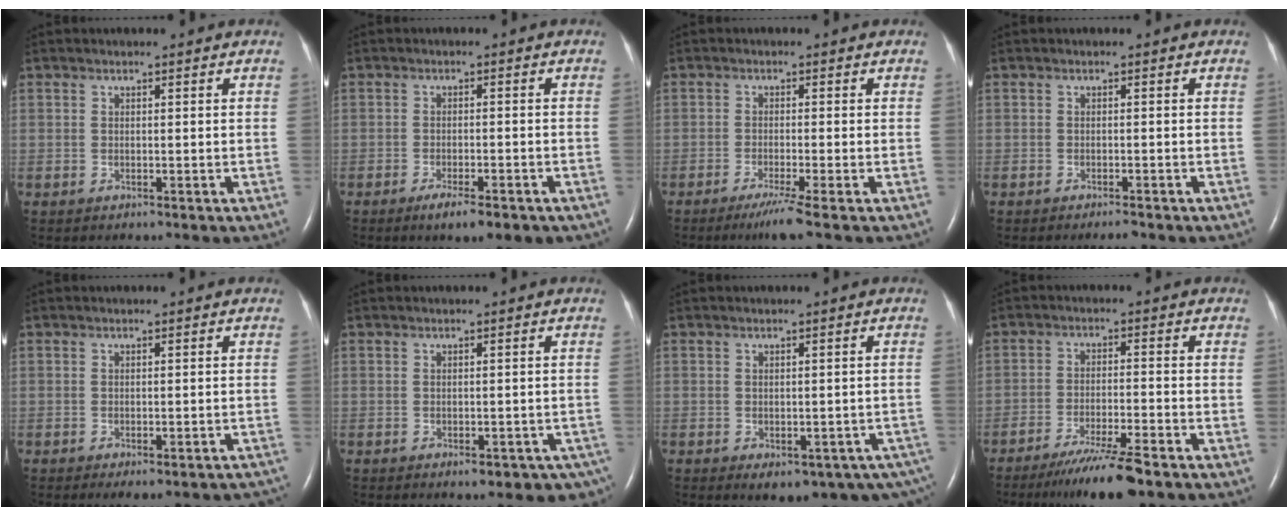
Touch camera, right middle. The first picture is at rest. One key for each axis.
{"total": 5.9, "fx": -4.0, "fy": 1.4, "fz": 4.2, "tx": -0.057, "ty": -0.009, "tz": -0.050}
{"total": 3.9, "fx": -2.6, "fy": -1.1, "fz": 2.7, "tx": -0.056, "ty": -0.014, "tz": -0.050}
{"total": 1.4, "fx": -1.2, "fy": 0.1, "fz": 0.7, "tx": -0.017, "ty": -0.003, "tz": -0.015}
{"total": 8.8, "fx": -7.5, "fy": 2.9, "fz": 3.6, "tx": -0.031, "ty": 0.006, "tz": -0.081}
{"total": 7.0, "fx": -4.9, "fy": 3.5, "fz": 3.7, "tx": -0.017, "ty": 0.004, "tz": -0.059}
{"total": 11.4, "fx": -7.4, "fy": 5.5, "fz": 6.7, "tx": -0.063, "ty": -0.002, "tz": -0.079}
{"total": 9.3, "fx": -7.1, "fy": 0.0, "fz": 6.0, "tx": -0.100, "ty": -0.026, "tz": -0.121}